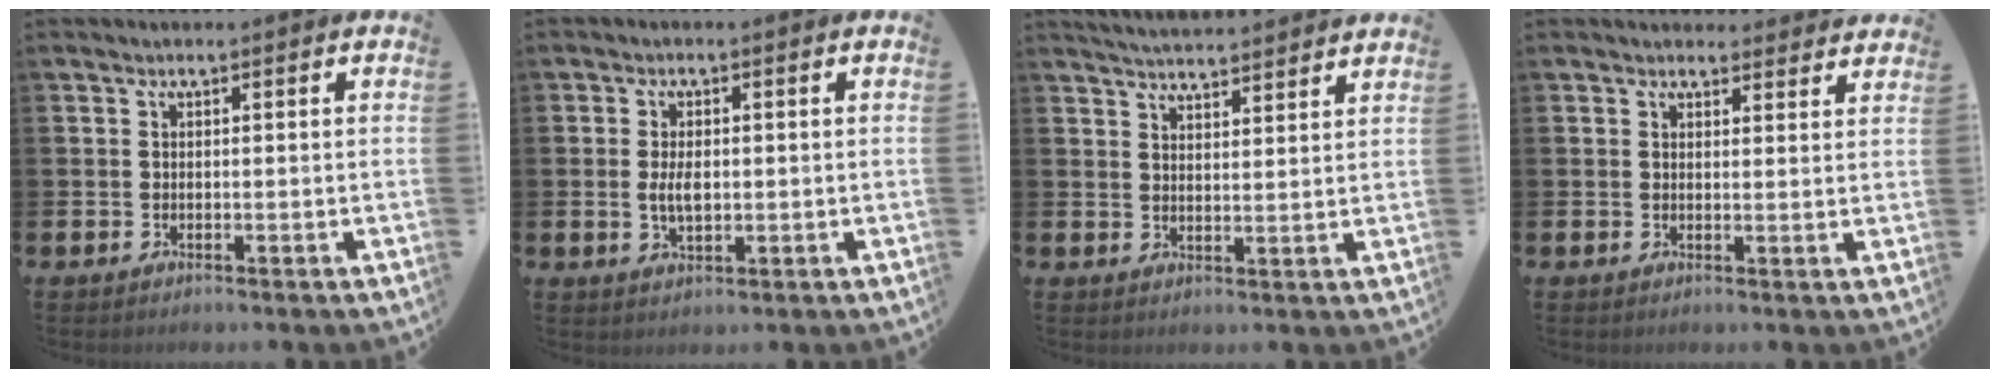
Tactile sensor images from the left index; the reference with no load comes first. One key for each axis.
{"total": 3.3, "fx": 0.2, "fy": 1.7, "fz": 2.8, "tx": -0.043, "ty": 0.001, "tz": -0.001}
{"total": 4.4, "fx": 4.4, "fy": -0.1, "fz": 0.0, "tx": -0.014, "ty": -0.025, "tz": 0.079}
{"total": 2.8, "fx": 2.7, "fy": 0.8, "fz": -0.2, "tx": 0.010, "ty": -0.016, "tz": 0.047}